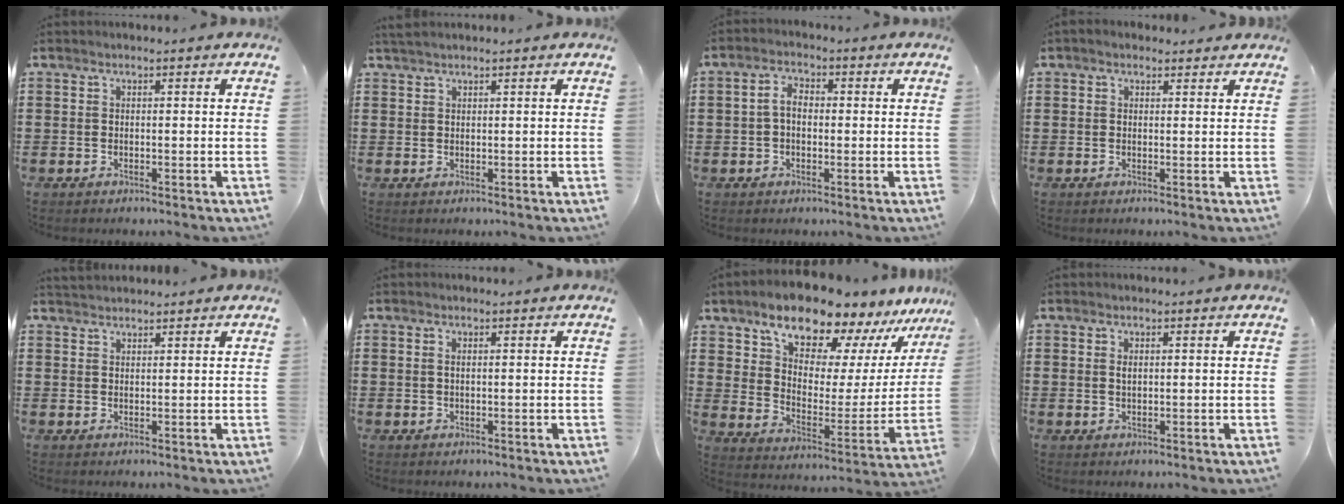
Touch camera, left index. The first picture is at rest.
{"total": 1.1, "force": [1.0, -0.1, 0.5], "torque": [-0.011, 0.000, 0.019]}
{"total": 3.8, "force": [-0.1, 2.4, 2.9], "torque": [-0.068, 0.008, -0.007]}
{"total": 1.3, "force": [1.0, 0.7, 0.3], "torque": [-0.009, 0.007, 0.019]}
{"total": 1.6, "force": [1.5, 0.3, 0.1], "torque": [-0.006, 0.002, 0.031]}
{"total": 0.8, "force": [0.2, 0.3, 0.7], "torque": [-0.015, 0.001, 0.004]}
{"total": 12.4, "force": [11.0, 4.0, 4.1], "torque": [-0.099, -0.081, 0.191]}
{"total": 0.9, "force": [0.3, 0.4, 0.7], "torque": [-0.016, 0.001, 0.006]}